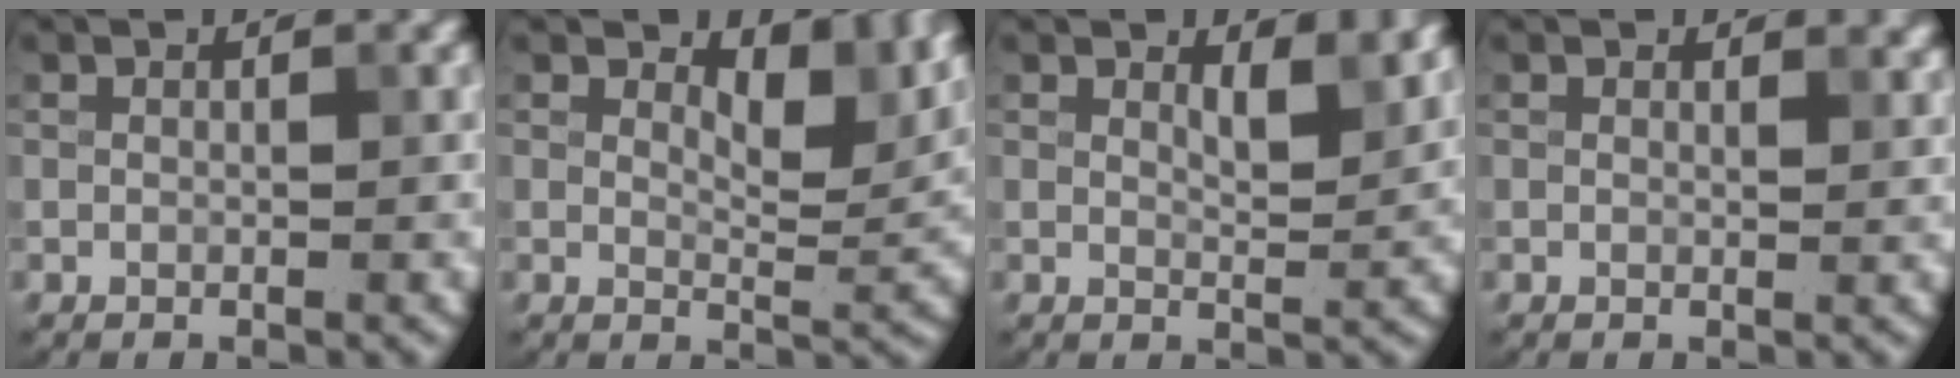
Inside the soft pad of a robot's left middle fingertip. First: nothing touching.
{"total": 5.9, "force": [3.9, 2.4, 3.7], "torque": [-0.048, -0.005, 0.050]}
{"total": 2.5, "force": [1.7, 0.7, 1.6], "torque": [-0.023, -0.007, 0.028]}
{"total": 1.1, "force": [0.9, 0.4, 0.4], "torque": [-0.004, -0.001, 0.014]}